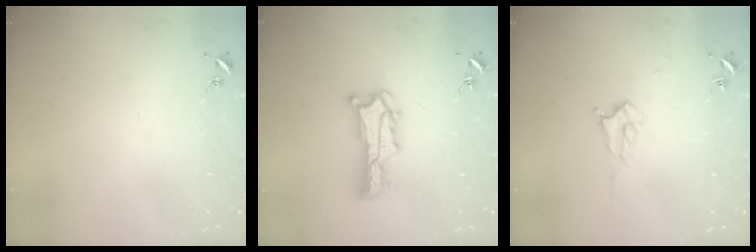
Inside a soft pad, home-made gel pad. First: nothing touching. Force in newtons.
{"total": 6.9, "press": 6.8, "slide": 0.5}
{"total": 2.0, "press": 2.0, "slide": 0.3}